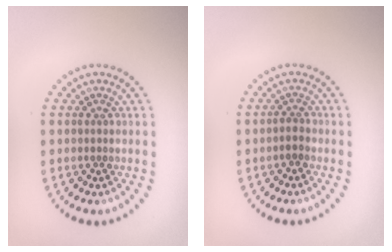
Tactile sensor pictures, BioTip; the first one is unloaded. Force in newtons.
{"total": 1.3, "press": 0.9, "slide": 0.9}